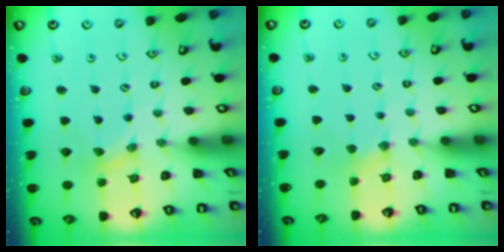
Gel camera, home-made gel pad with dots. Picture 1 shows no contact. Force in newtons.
{"total": 2.1, "press": 2.0, "slide": 0.4}